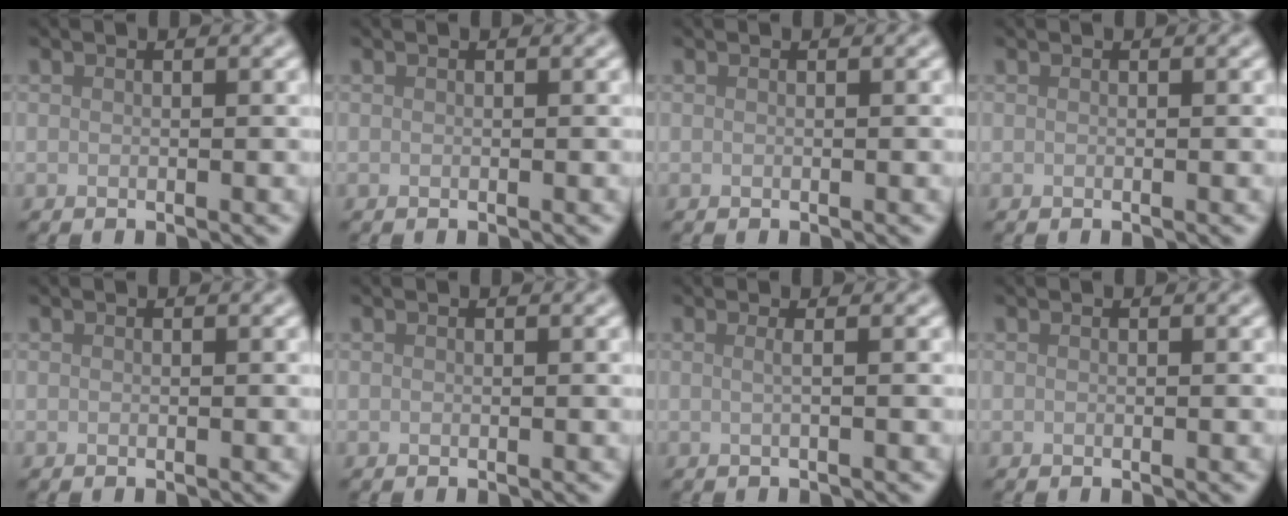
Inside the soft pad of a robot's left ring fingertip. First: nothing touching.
{"total": 0.0}
{"total": 0.0}
{"total": 0.0}
{"total": 0.0}
{"total": 0.0}
{"total": 1.5, "force": [0.3, 0.7, 1.3], "torque": [-0.014, -0.003, -0.016]}
{"total": 0.0}